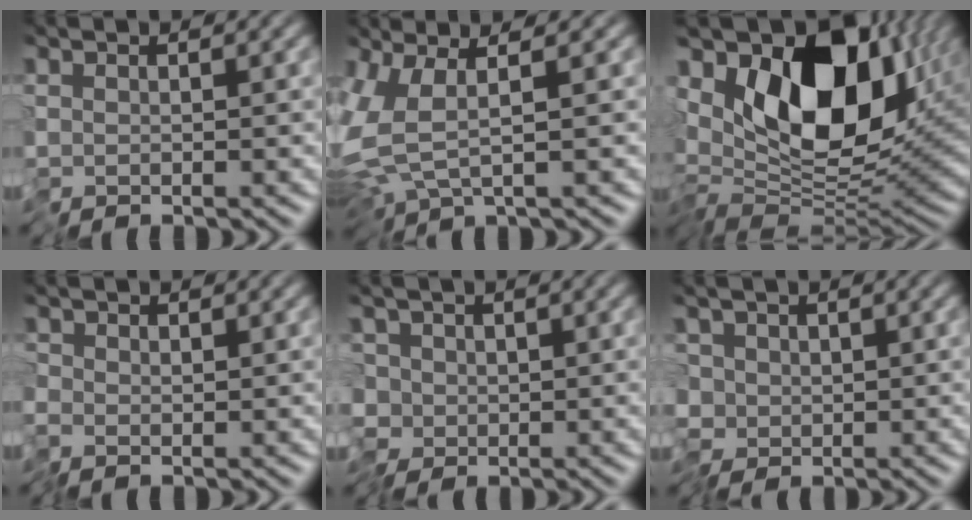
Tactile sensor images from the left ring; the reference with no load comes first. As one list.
[{"total": 6.2, "force": [-0.1, 2.5, 5.7], "torque": [-0.142, -0.014, 0.003]}, {"total": 12.6, "force": [3.2, 7.0, 10.0], "torque": [-0.156, 0.004, 0.042]}, {"total": 0.8, "force": [-0.2, 0.7, 0.0], "torque": [-0.004, -0.001, -0.008]}, {"total": 2.5, "force": [-0.4, 2.3, 0.8], "torque": [-0.011, -0.002, -0.019]}, {"total": 2.5, "force": [-0.3, 2.3, 0.9], "torque": [-0.017, -0.002, -0.018]}]